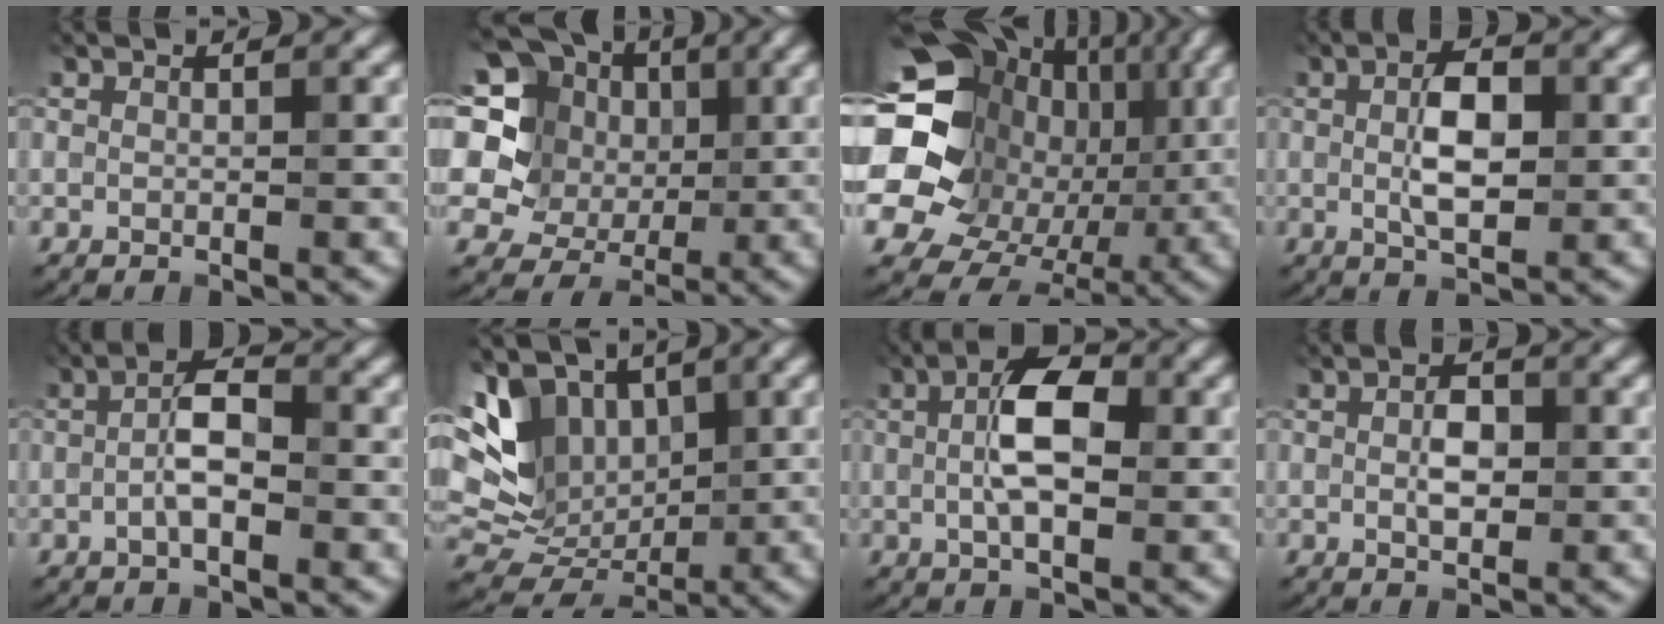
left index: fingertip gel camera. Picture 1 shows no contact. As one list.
[{"total": 14.6, "force": [5.7, 12.0, 6.0], "torque": [-0.149, 0.033, 0.095]}, {"total": 21.2, "force": [0.6, 18.4, 10.5], "torque": [-0.212, 0.009, -0.006]}, {"total": 4.7, "force": [0.3, 2.1, 4.2], "torque": [-0.081, 0.003, 0.003]}, {"total": 3.4, "force": [-0.8, 1.0, 3.1], "torque": [-0.057, 0.010, -0.022]}, {"total": 10.8, "force": [3.3, 7.7, 6.9], "torque": [-0.136, 0.017, 0.068]}, {"total": 5.8, "force": [0.5, 2.6, 5.1], "torque": [-0.089, 0.009, -0.001]}, {"total": 2.6, "force": [0.0, 1.4, 2.2], "torque": [-0.043, 0.000, 0.000]}]